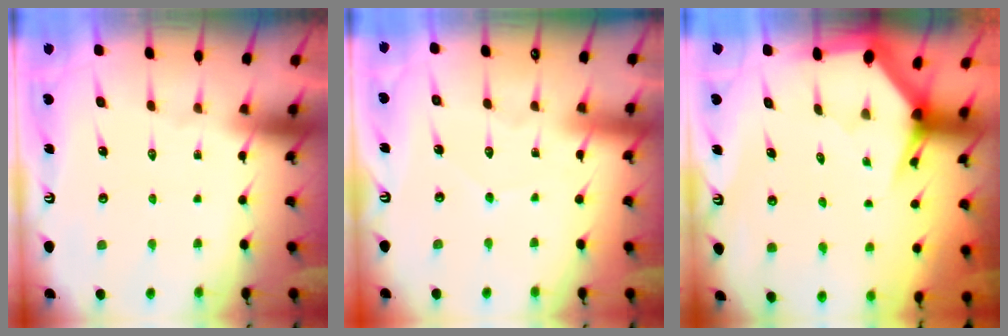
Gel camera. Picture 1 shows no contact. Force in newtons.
{"total": 3.8, "press": 3.8, "slide": 0.4}
{"total": 4.4, "press": 4.4, "slide": 0.4}